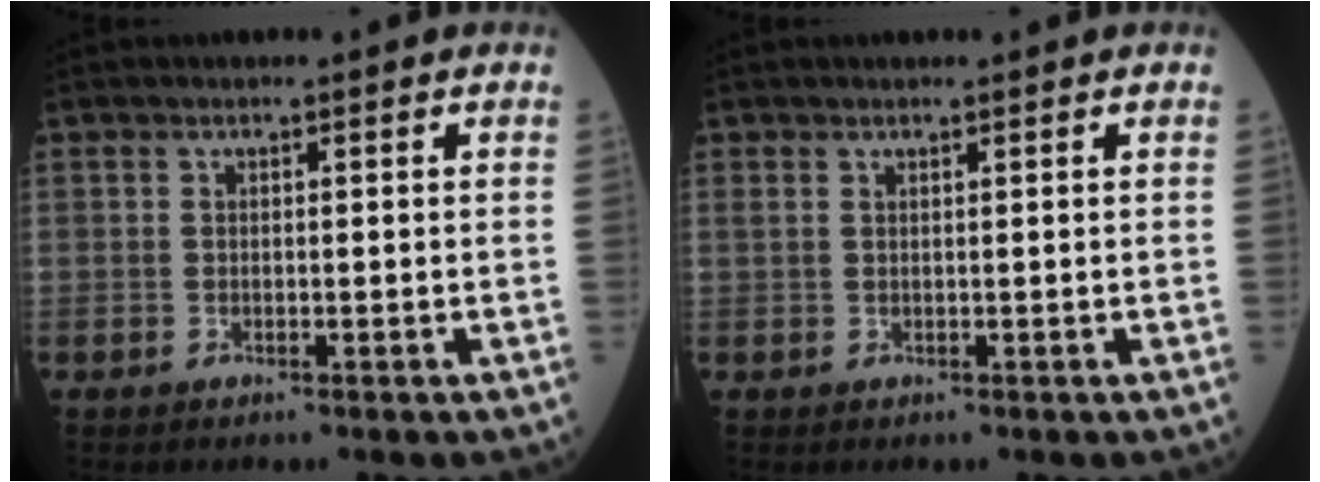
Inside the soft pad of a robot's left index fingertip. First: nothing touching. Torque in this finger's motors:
{"motor_torque": [0.18, -0.12, 0.04, 0.02]}